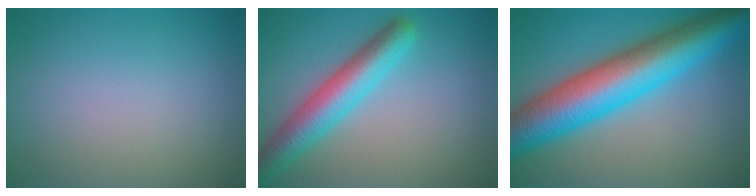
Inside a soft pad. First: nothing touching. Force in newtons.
{"total": 5.8, "press": 5.8, "slide": 0.3}
{"total": 12.3, "press": 12.3, "slide": 0.1}